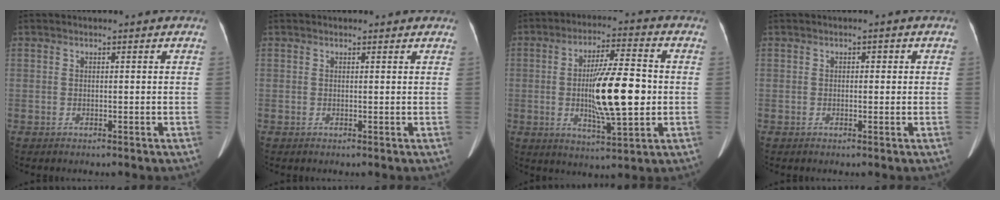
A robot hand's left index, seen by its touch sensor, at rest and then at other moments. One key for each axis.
{"total": 1.4, "fx": 1.2, "fy": 0.6, "fz": 0.3, "tx": -0.006, "ty": 0.005, "tz": 0.010}
{"total": 13.1, "fx": -0.8, "fy": 2.1, "fz": 12.9, "tx": -0.227, "ty": -0.006, "tz": -0.012}
{"total": 1.2, "fx": 0.1, "fy": 0.8, "fz": 0.9, "tx": -0.012, "ty": 0.008, "tz": 0.000}